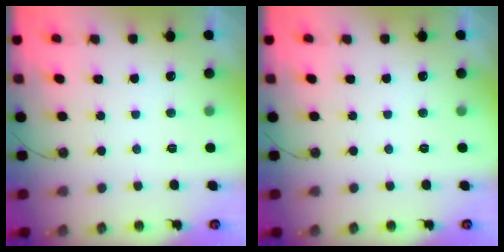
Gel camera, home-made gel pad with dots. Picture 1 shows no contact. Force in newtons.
{"total": 0.0}